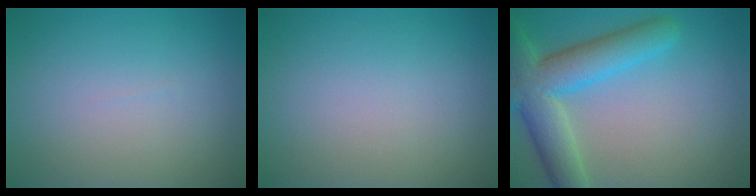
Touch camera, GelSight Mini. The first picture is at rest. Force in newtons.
{"total": 0.0}
{"total": 7.5, "press": 7.5, "slide": 0.4}